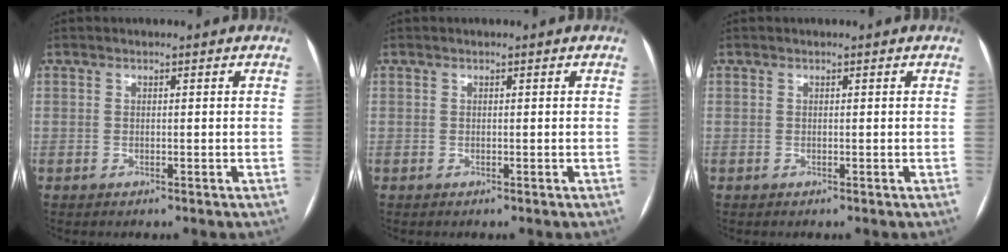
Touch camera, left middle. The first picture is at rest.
{"total": 0.0}
{"total": 0.0}